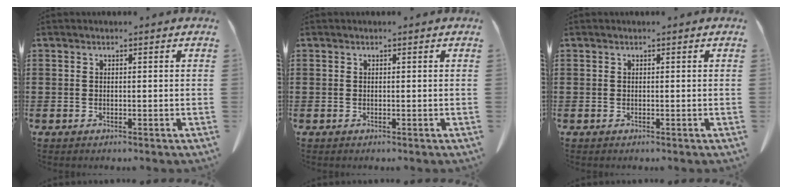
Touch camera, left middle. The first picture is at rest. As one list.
[{"total": 0.0}, {"total": 0.0}]